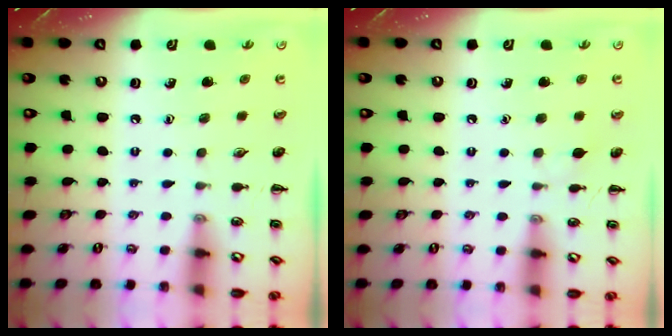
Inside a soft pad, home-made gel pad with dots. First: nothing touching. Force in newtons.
{"total": 3.0, "press": 2.9, "slide": 1.0}